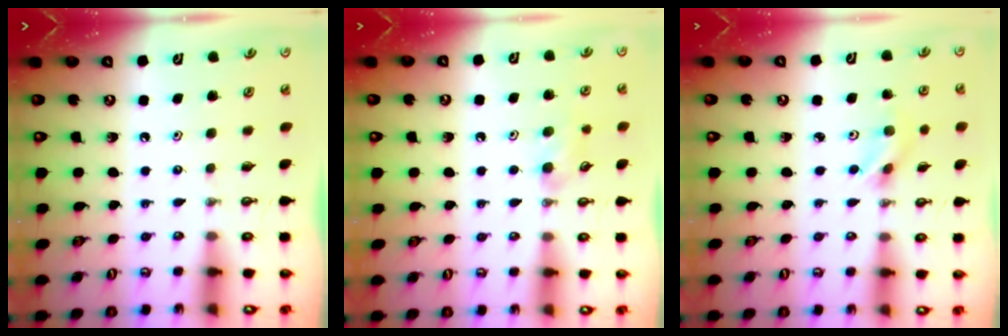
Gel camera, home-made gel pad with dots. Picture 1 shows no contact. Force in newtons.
{"total": 7.5, "press": 7.4, "slide": 1.4}
{"total": 3.6, "press": 2.8, "slide": 2.3}